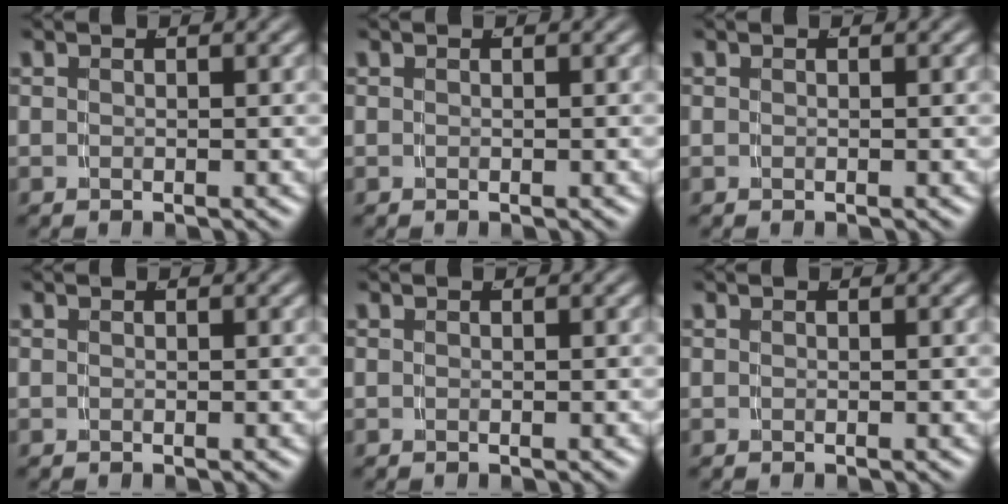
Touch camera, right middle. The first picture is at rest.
{"total": 0.0}
{"total": 0.0}
{"total": 0.0}
{"total": 0.0}
{"total": 0.0}